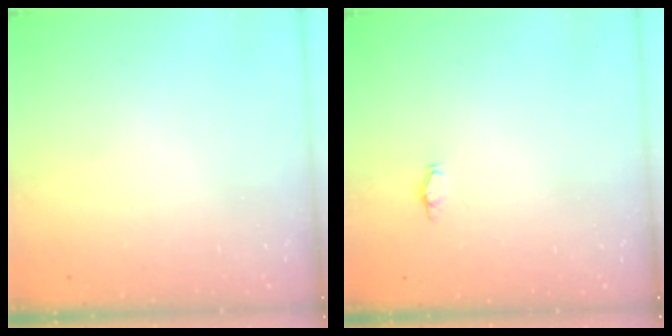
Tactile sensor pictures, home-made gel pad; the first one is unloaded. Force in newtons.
{"total": 2.2, "press": 1.9, "slide": 1.2}